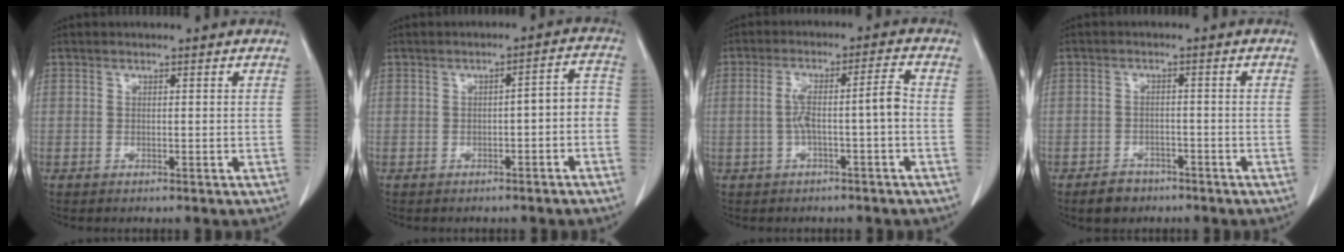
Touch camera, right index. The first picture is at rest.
{"total": 4.3, "force": [-1.7, 1.4, 3.8], "torque": [-0.045, 0.026, -0.020]}
{"total": 6.0, "force": [-1.1, 0.4, 5.9], "torque": [-0.112, 0.029, -0.013]}
{"total": 3.6, "force": [-2.6, 2.4, 0.8], "torque": [-0.017, 0.005, -0.036]}